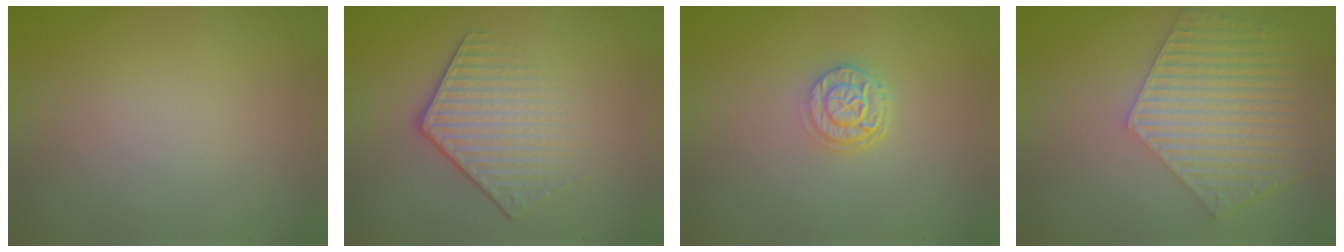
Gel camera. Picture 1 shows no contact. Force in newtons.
{"total": 4.3, "press": 3.0, "slide": 3.0}
{"total": 2.6, "press": 2.1, "slide": 1.5}
{"total": 6.2, "press": 4.5, "slide": 4.2}